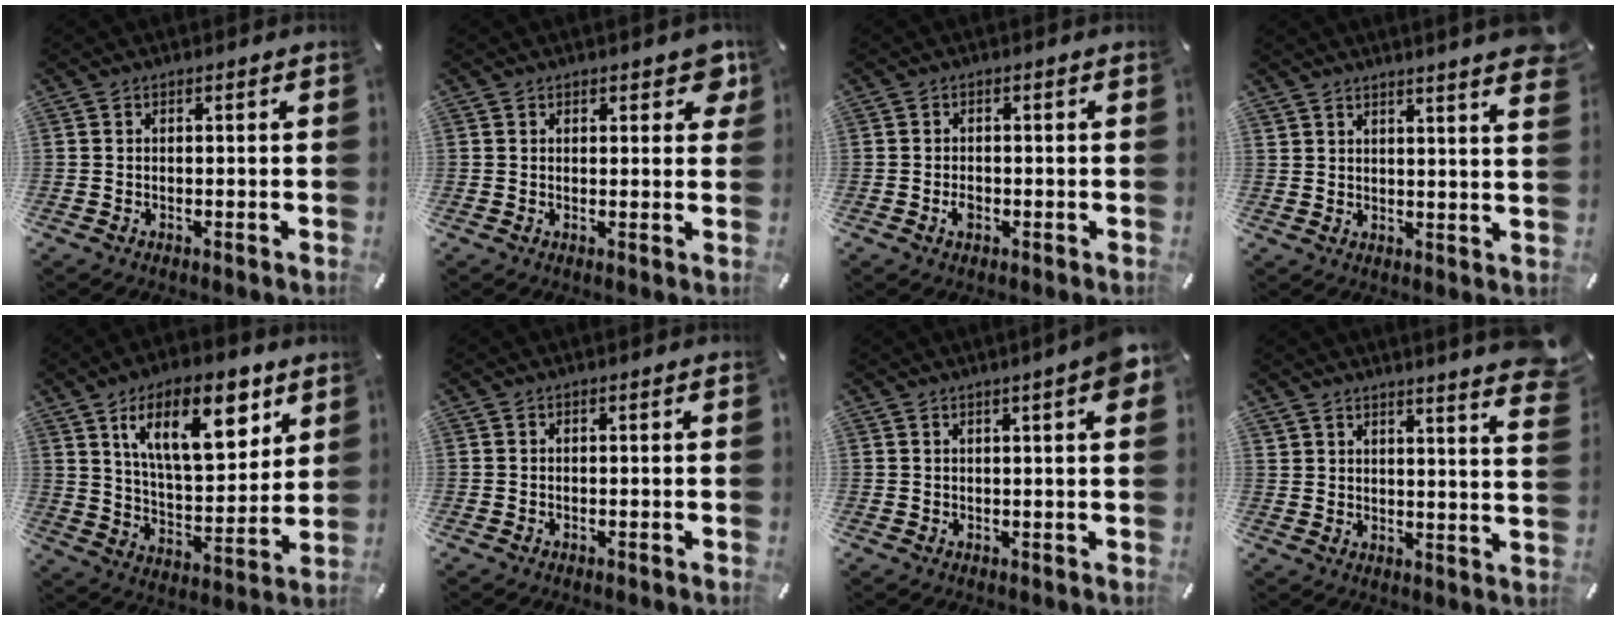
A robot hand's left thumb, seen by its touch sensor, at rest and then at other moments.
{"total": 4.2, "force": [2.3, 2.4, 2.6], "torque": [-0.016, -0.006, 0.033]}
{"total": 1.8, "force": [-0.7, 1.2, 1.2], "torque": [-0.022, 0.002, -0.012]}
{"total": 4.7, "force": [4.1, 0.2, 2.4], "torque": [-0.034, -0.027, 0.069]}
{"total": 19.3, "force": [10.1, 8.9, 13.8], "torque": [-0.212, -0.034, 0.167]}
{"total": 0.0}
{"total": 4.6, "force": [2.1, 0.7, 4.0], "torque": [-0.063, -0.005, 0.032]}
{"total": 5.4, "force": [4.9, 0.5, 2.2], "torque": [-0.035, -0.041, 0.086]}